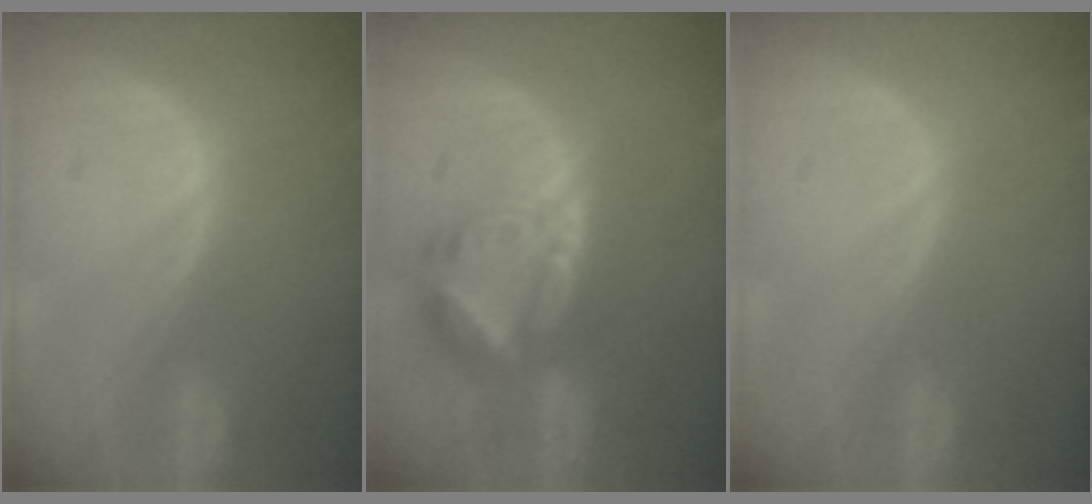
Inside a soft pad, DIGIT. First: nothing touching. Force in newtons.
{"total": 8.0, "press": 6.9, "slide": 4.0}
{"total": 0.0}